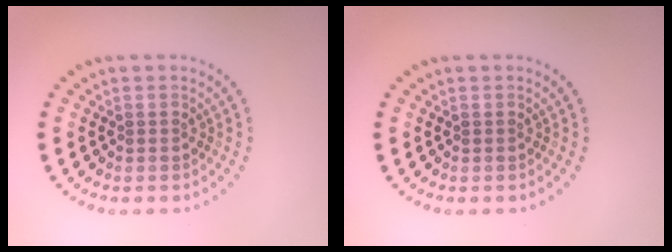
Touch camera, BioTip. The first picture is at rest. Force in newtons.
{"total": 0.0}